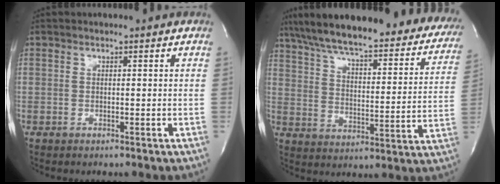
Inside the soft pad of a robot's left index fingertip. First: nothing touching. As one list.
[{"total": 33.2, "force": [27.6, 7.8, 16.6], "torque": [-0.262, -0.023, 0.350]}]